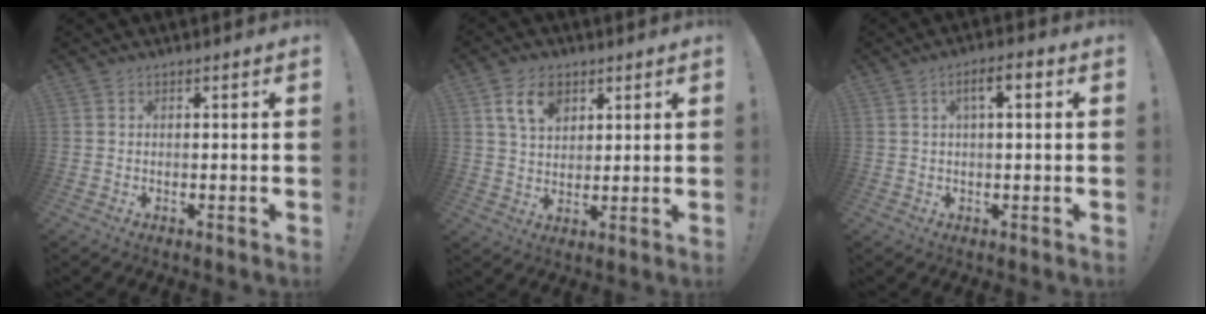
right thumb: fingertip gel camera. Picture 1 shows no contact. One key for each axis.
{"total": 8.9, "fx": 4.5, "fy": 5.7, "fz": 5.1, "tx": -0.085, "ty": -0.007, "tz": 0.086}
{"total": 5.0, "fx": 1.1, "fy": 1.2, "fz": 4.7, "tx": -0.075, "ty": 0.003, "tz": 0.011}